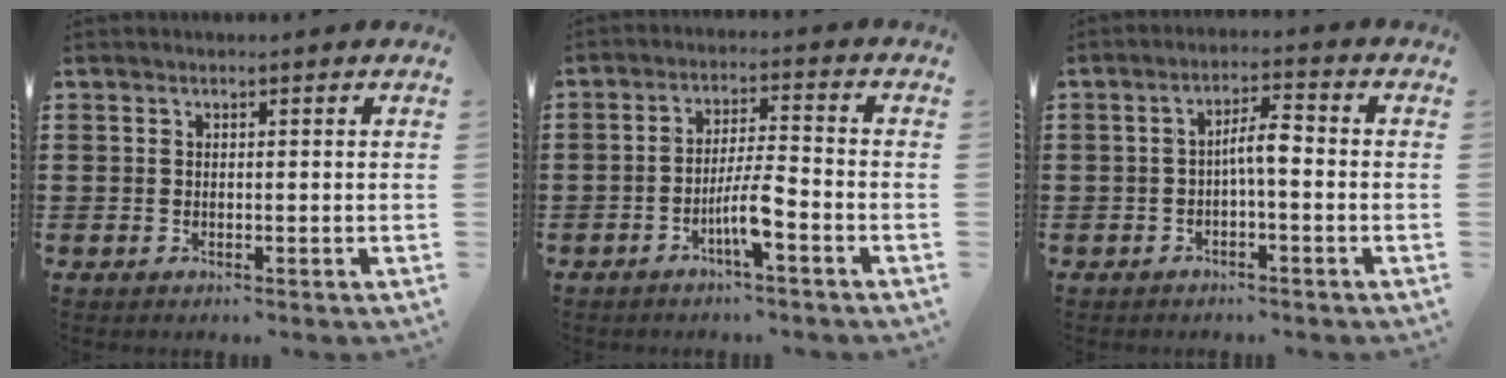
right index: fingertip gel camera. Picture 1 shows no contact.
{"total": 5.6, "force": [-2.8, 0.6, 4.8], "torque": [-0.103, -0.005, -0.058]}
{"total": 3.9, "force": [-0.7, 0.9, 3.7], "torque": [-0.070, 0.010, -0.017]}